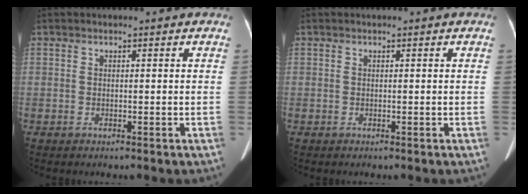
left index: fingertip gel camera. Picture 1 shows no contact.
{"total": 0.0}